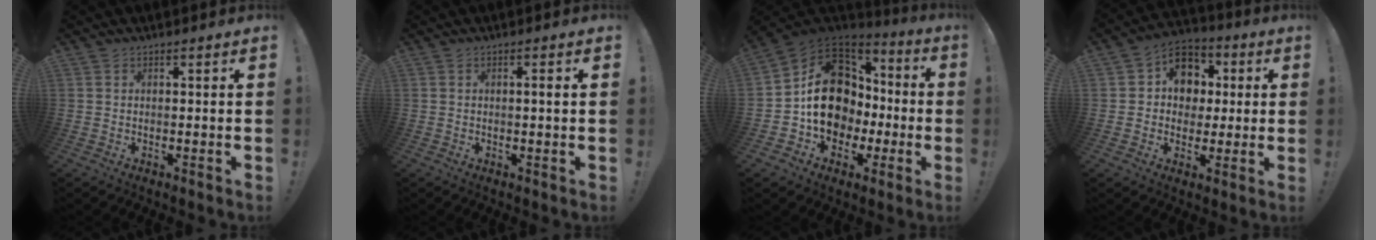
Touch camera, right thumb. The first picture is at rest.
{"total": 1.8, "force": [0.2, -0.2, 1.8], "torque": [-0.026, -0.003, 0.000]}
{"total": 18.9, "force": [-0.1, 15.8, 10.4], "torque": [-0.151, 0.015, 0.032]}
{"total": 11.8, "force": [2.0, 10.6, 4.9], "torque": [-0.066, 0.005, 0.045]}